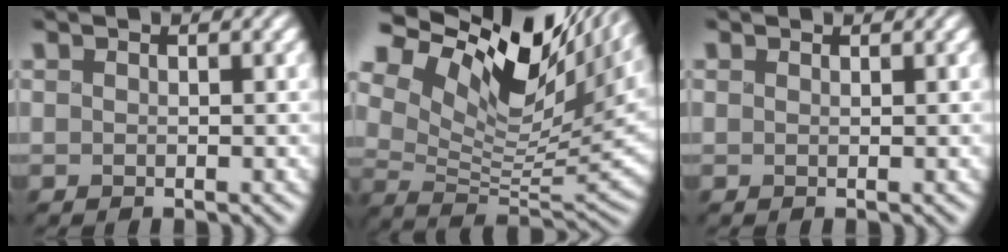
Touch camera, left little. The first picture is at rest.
{"total": 15.1, "force": [8.4, 6.9, 10.5], "torque": [-0.210, 0.037, 0.144]}
{"total": 0.0}